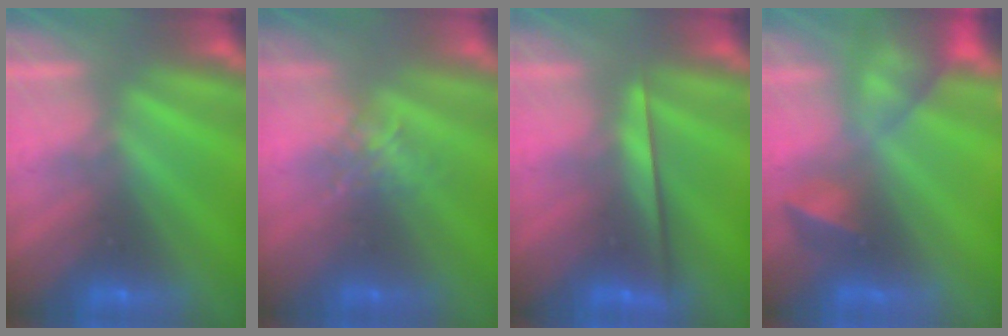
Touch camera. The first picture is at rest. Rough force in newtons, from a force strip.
{"total": 1.9}
{"total": 2.3}
{"total": 9.3}